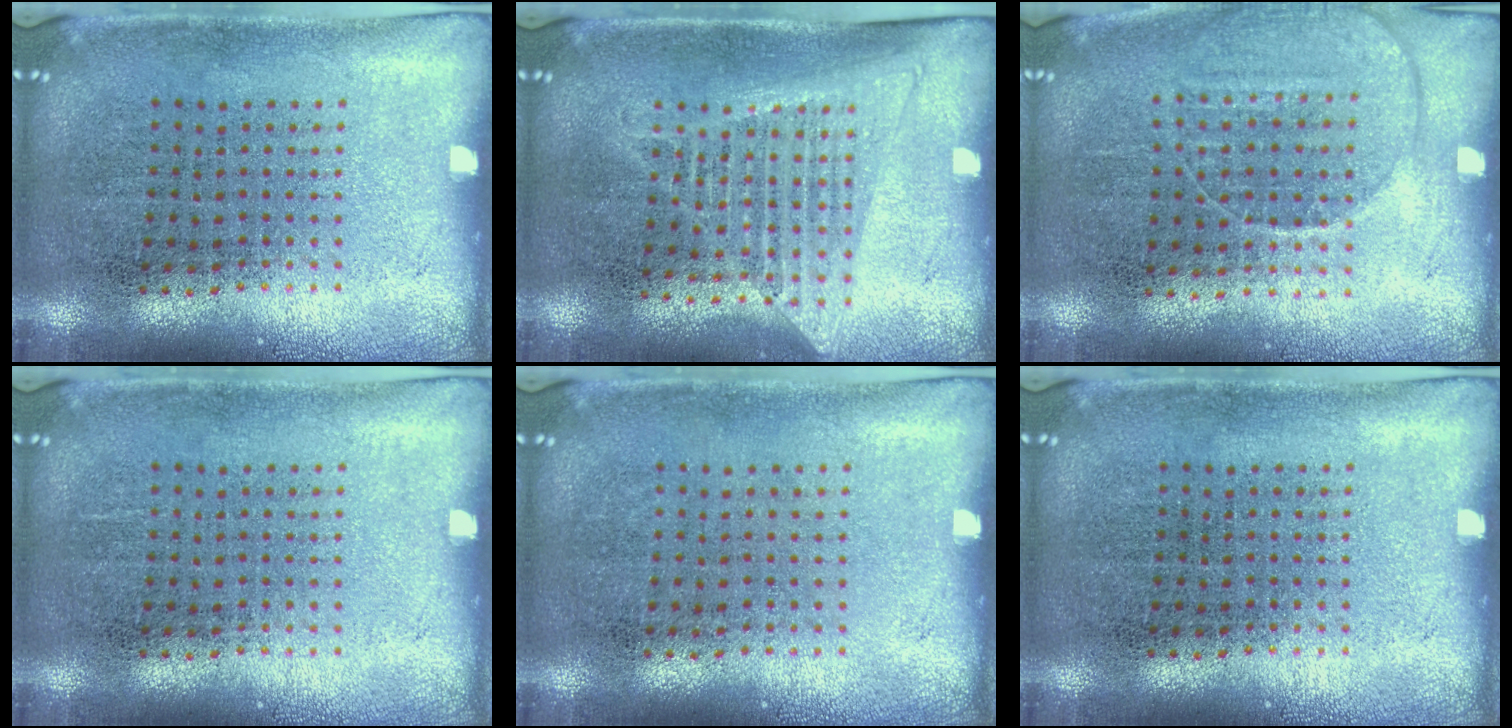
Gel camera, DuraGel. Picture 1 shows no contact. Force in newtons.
{"total": 1.3, "press": 1.2, "slide": 0.5}
{"total": 1.4, "press": 1.3, "slide": 0.5}
{"total": 0.0}
{"total": 0.0}
{"total": 0.0}